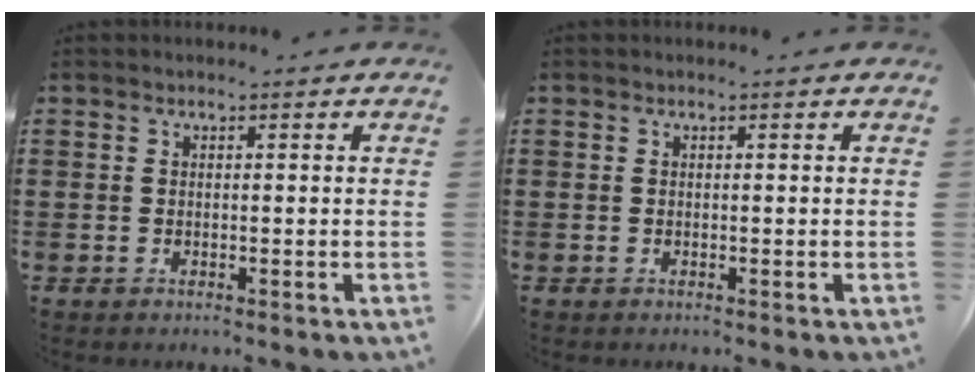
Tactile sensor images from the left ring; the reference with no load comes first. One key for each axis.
{"total": 0.0}